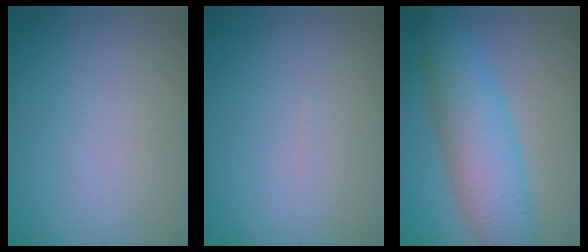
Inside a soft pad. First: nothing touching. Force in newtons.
{"total": 0.0}
{"total": 6.7, "press": 6.7, "slide": 0.1}